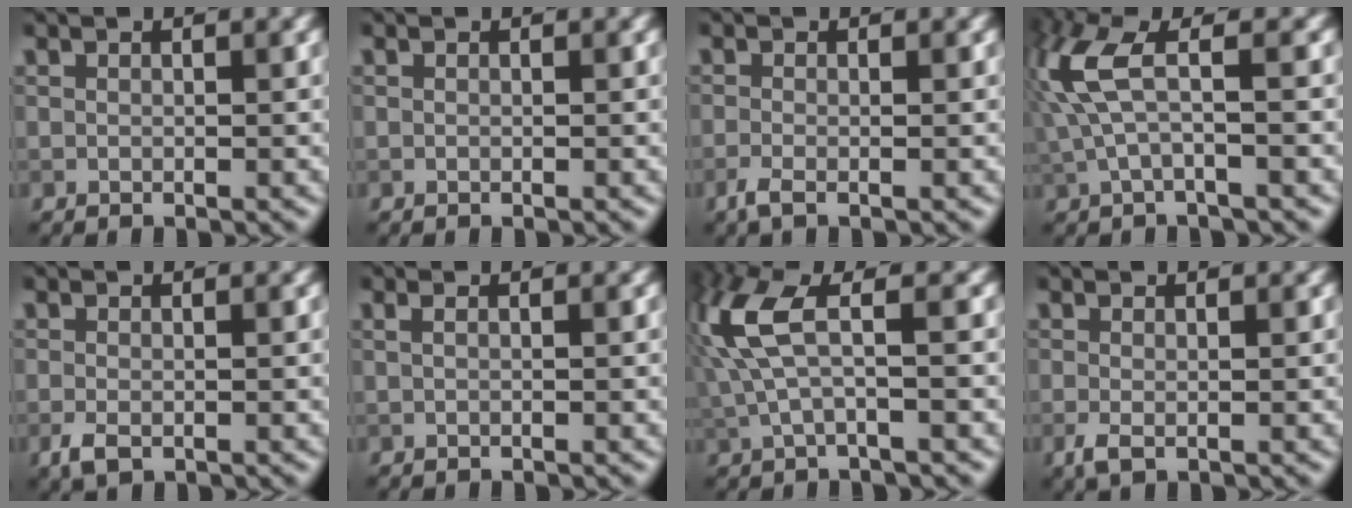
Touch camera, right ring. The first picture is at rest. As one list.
[{"total": 0.0}, {"total": 1.4, "force": [-0.8, 0.4, 1.1], "torque": [-0.026, -0.006, -0.019]}, {"total": 4.9, "force": [1.0, 1.3, 4.6], "torque": [-0.119, 0.012, 0.016]}, {"total": 1.7, "force": [-0.7, 1.0, 1.2], "torque": [-0.028, -0.004, -0.013]}, {"total": 0.8, "force": [0.3, 0.3, 0.7], "torque": [-0.014, -0.002, -0.001]}, {"total": 5.7, "force": [1.1, 1.7, 5.3], "torque": [-0.140, 0.014, 0.020]}, {"total": 1.3, "force": [-0.5, 0.6, 1.1], "torque": [-0.025, -0.005, -0.009]}]